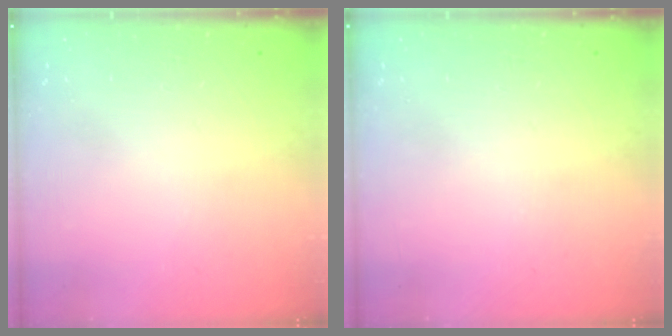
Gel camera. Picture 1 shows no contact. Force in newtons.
{"total": 0.0}